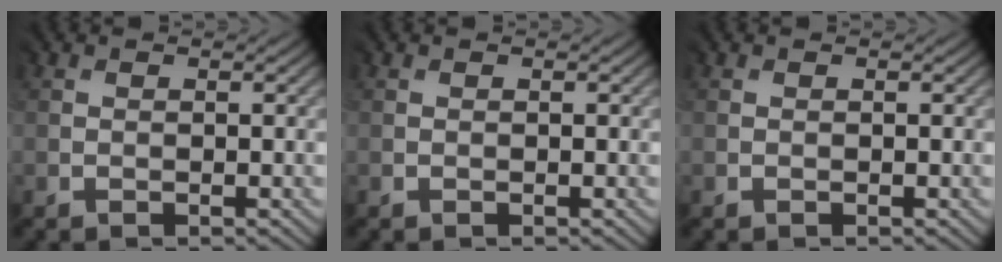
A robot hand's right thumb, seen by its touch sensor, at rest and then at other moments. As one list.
[{"total": 0.0}, {"total": 0.0}]